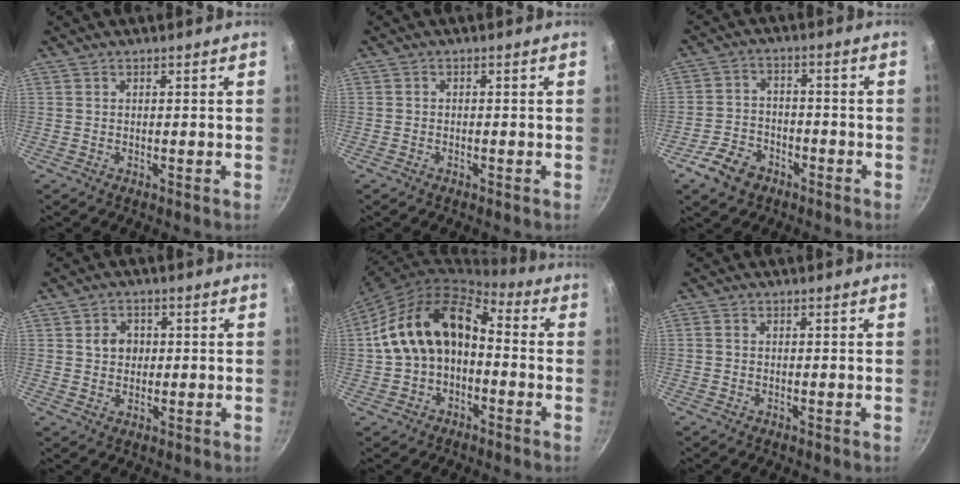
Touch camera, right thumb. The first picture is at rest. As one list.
[{"total": 0.7, "force": [-0.5, 0.4, 0.1], "torque": [-0.007, 0.006, -0.011]}, {"total": 7.7, "force": [-4.6, 5.2, 3.4], "torque": [-0.055, 0.037, -0.087]}, {"total": 4.3, "force": [0.5, 3.7, 2.1], "torque": [-0.012, 0.001, 0.003]}, {"total": 14.8, "force": [-0.9, 10.3, 10.6], "torque": [-0.167, 0.057, -0.021]}, {"total": 0.8, "force": [-0.3, 0.7, 0.4], "torque": [-0.006, 0.003, -0.007]}]